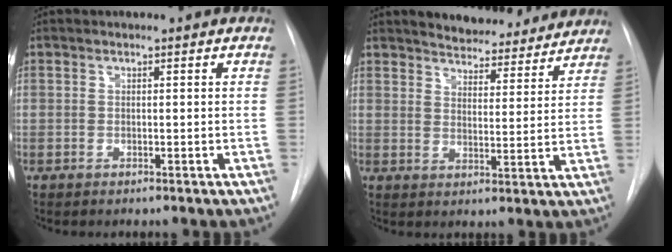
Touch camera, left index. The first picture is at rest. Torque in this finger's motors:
{"motor_torque": [0.17, -0.66, 0.63, 0.13]}